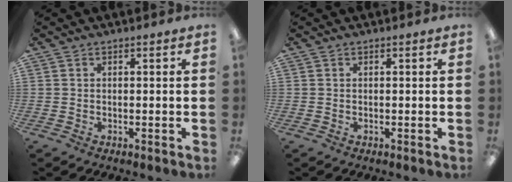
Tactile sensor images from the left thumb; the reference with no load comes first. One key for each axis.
{"total": 0.0}